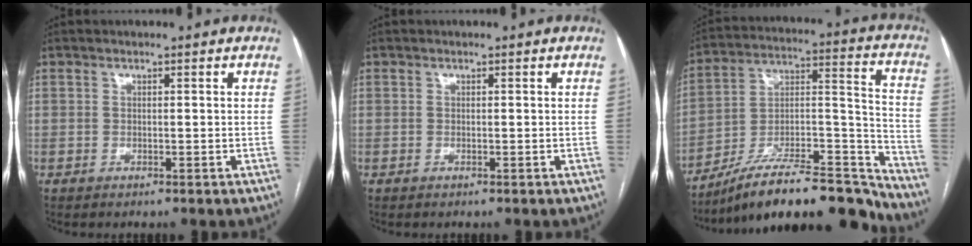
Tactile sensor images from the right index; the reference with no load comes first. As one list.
[{"total": 0.0}, {"total": 23.6, "force": [-20.3, 3.9, 11.4], "torque": [-0.142, 0.036, -0.330]}]